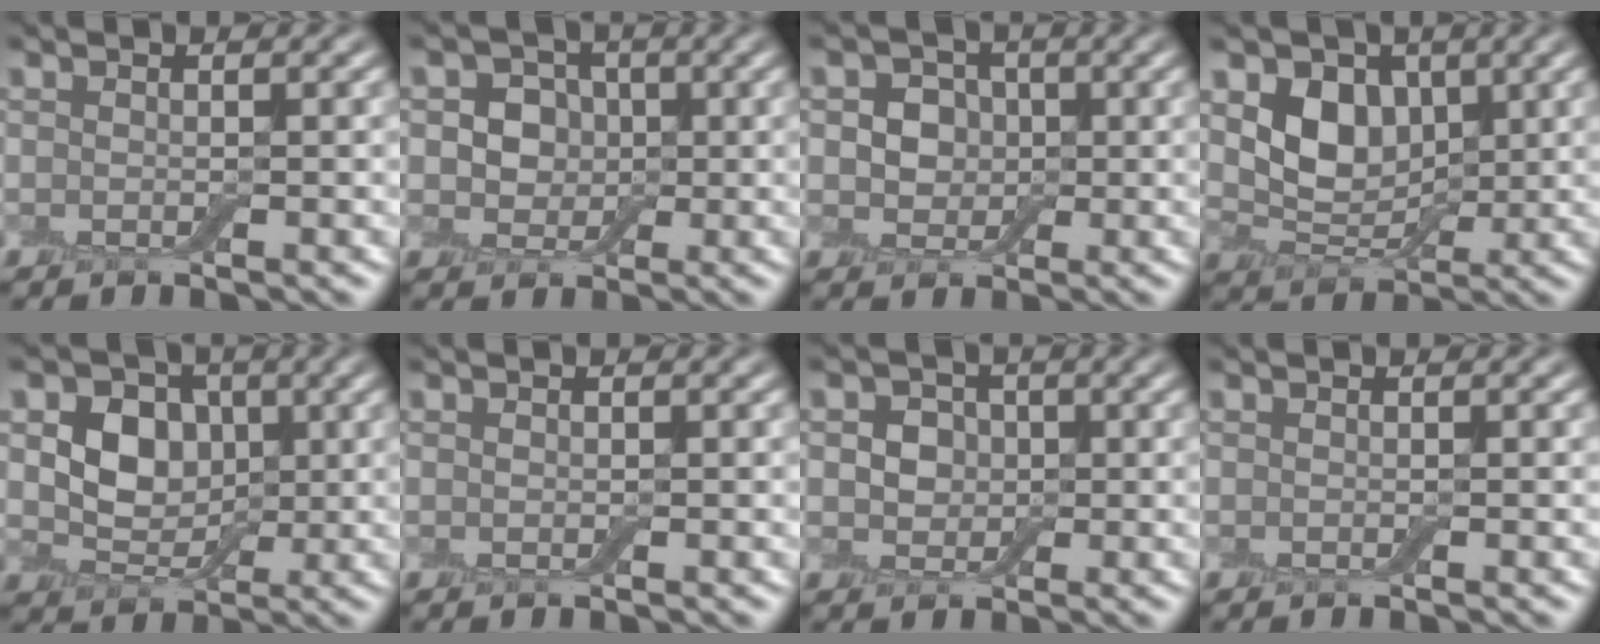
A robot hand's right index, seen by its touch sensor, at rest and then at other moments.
{"total": 4.3, "force": [0.6, 3.7, 2.0], "torque": [-0.024, 0.010, -0.012]}
{"total": 3.9, "force": [0.5, 3.3, 1.9], "torque": [-0.023, 0.008, -0.013]}
{"total": 4.8, "force": [1.4, 3.6, 2.8], "torque": [-0.058, -0.009, 0.020]}
{"total": 5.2, "force": [1.1, 4.1, 3.1], "torque": [-0.060, -0.006, 0.005]}
{"total": 0.0}
{"total": 3.3, "force": [0.5, 2.8, 1.7], "torque": [-0.018, 0.009, -0.011]}
{"total": 0.0}